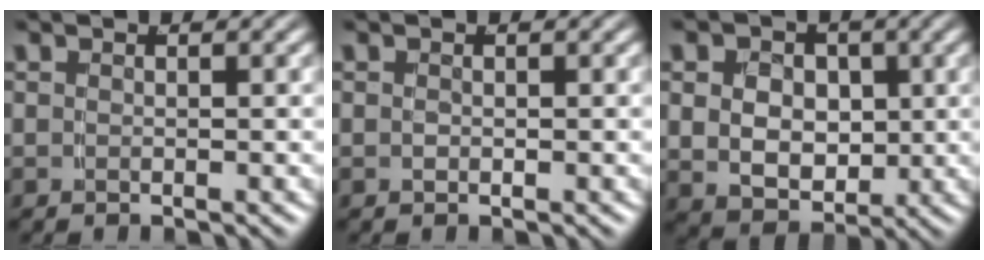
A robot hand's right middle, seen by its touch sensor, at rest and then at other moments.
{"total": 0.0}
{"total": 7.0, "force": [-0.3, 5.8, 4.0], "torque": [-0.081, -0.037, 0.007]}